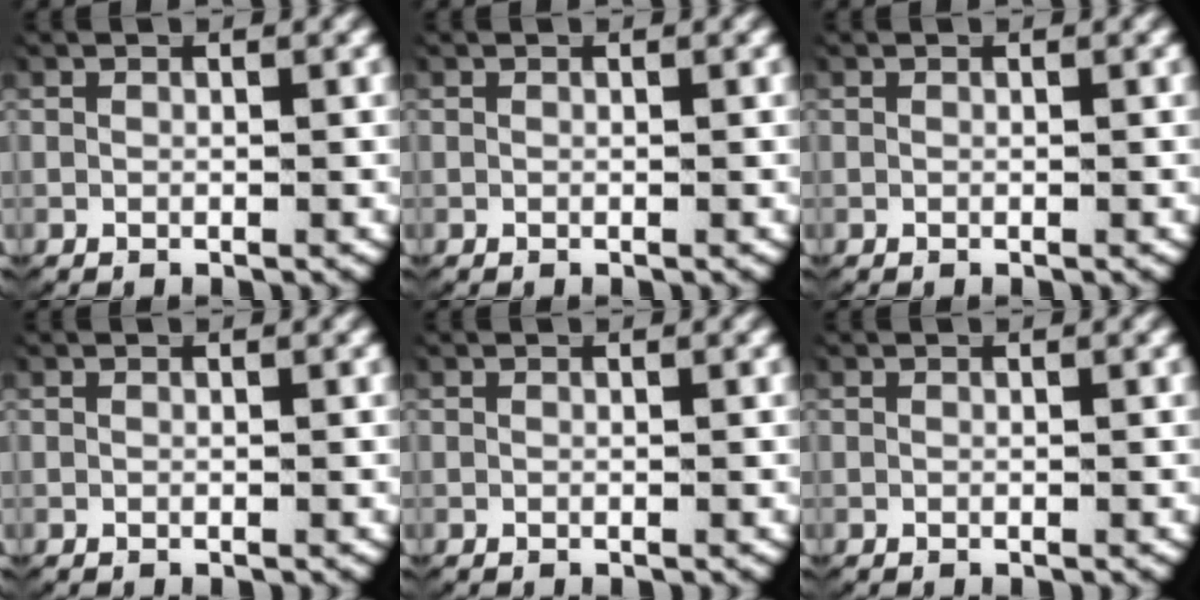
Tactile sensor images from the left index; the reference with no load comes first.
{"total": 0.0}
{"total": 0.0}
{"total": 0.0}
{"total": 0.0}
{"total": 0.0}